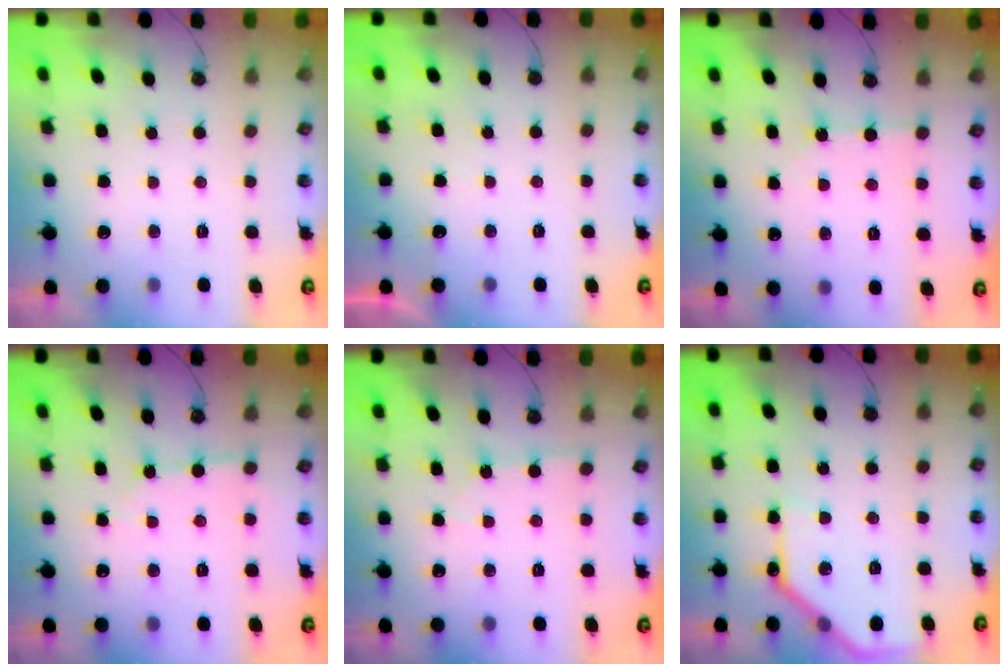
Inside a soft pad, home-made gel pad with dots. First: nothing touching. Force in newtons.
{"total": 2.5, "press": 2.5, "slide": 0.3}
{"total": 1.7, "press": 1.7, "slide": 0.3}
{"total": 3.4, "press": 3.4, "slide": 0.2}
{"total": 2.6, "press": 2.6, "slide": 0.4}
{"total": 13.8, "press": 13.8, "slide": 0.5}